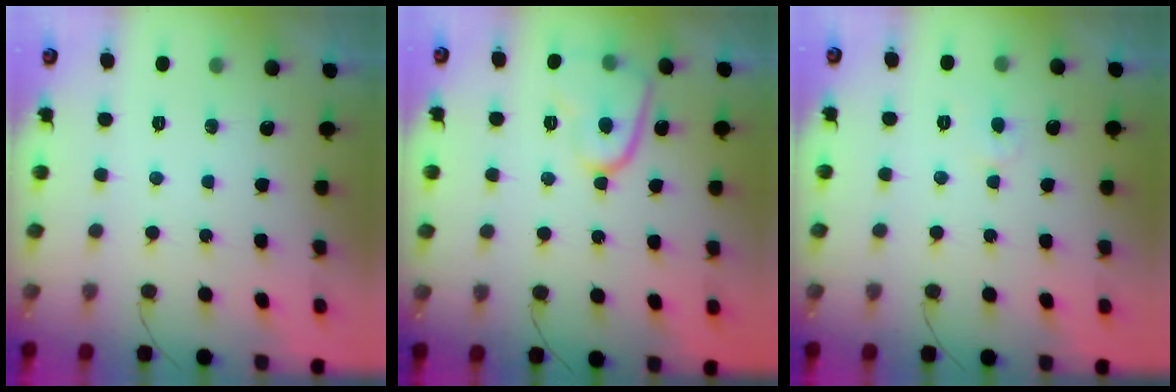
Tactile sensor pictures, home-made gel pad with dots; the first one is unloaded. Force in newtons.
{"total": 10.1, "press": 10.1, "slide": 1.3}
{"total": 3.5, "press": 3.5, "slide": 0.4}